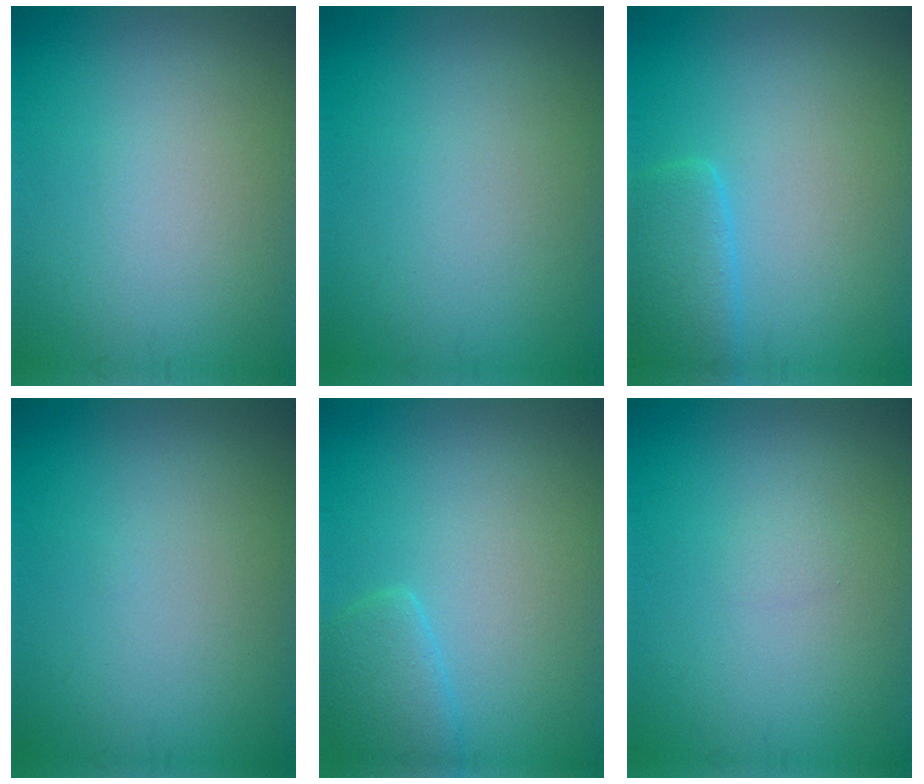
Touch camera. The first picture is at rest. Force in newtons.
{"total": 0.0}
{"total": 3.2, "press": 3.2, "slide": 0.3}
{"total": 0.0}
{"total": 2.3, "press": 2.3, "slide": 0.1}
{"total": 0.5, "press": 0.5, "slide": 0.1}